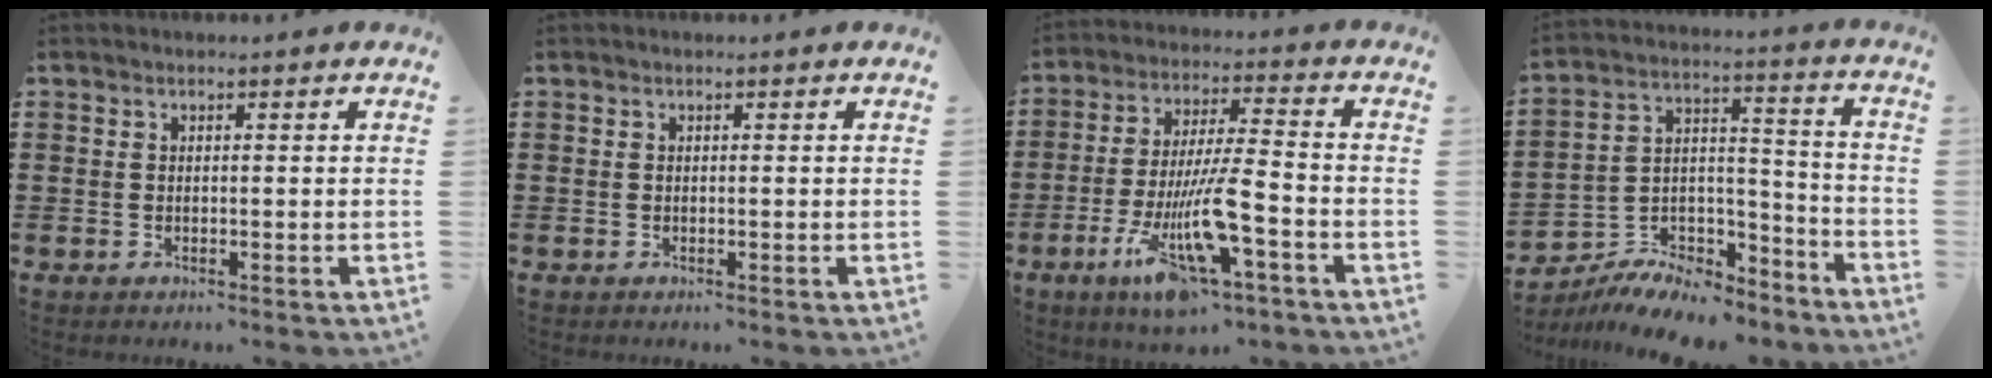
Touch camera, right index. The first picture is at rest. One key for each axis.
{"total": 0.0}
{"total": 13.1, "fx": -6.5, "fy": 2.5, "fz": 11.1, "tx": -0.227, "ty": -0.013, "tz": -0.120}
{"total": 8.7, "fx": -8.0, "fy": 2.8, "fz": 2.1, "tx": -0.034, "ty": 0.027, "tz": -0.154}